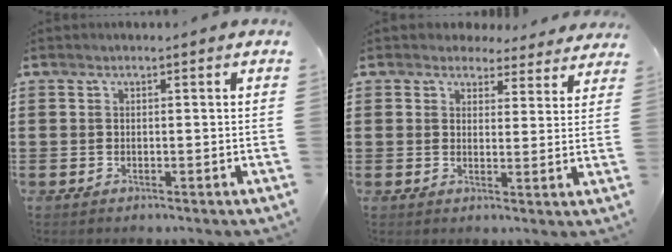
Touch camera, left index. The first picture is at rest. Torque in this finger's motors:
{"motor_torque": [2.14, 0.00, 0.37, 0.02]}